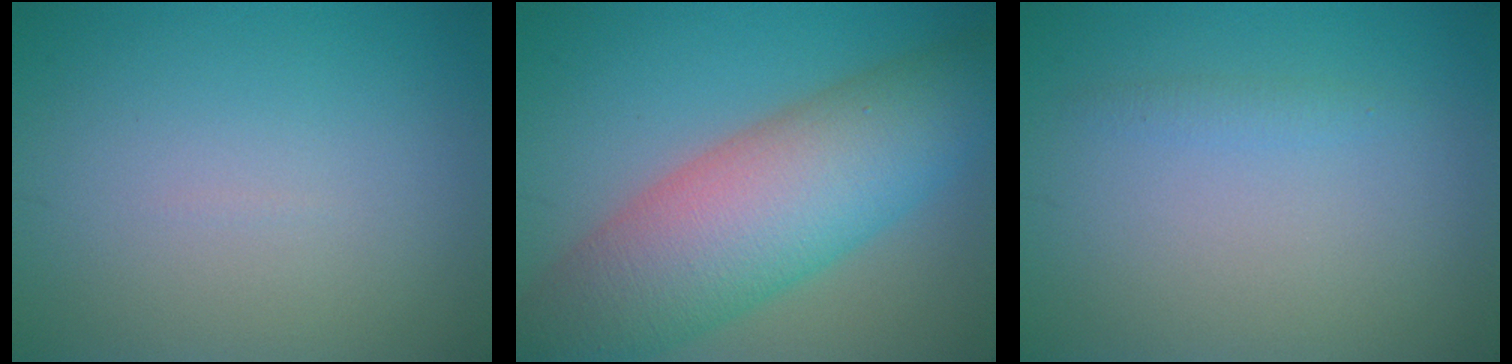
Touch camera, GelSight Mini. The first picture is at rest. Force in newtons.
{"total": 11.2, "press": 11.2, "slide": 0.4}
{"total": 0.9, "press": 0.9, "slide": 0.0}